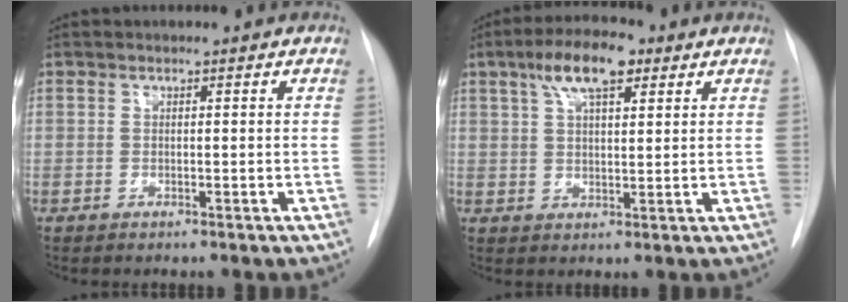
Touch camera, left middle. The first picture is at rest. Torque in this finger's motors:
{"motor_torque": [0.91, -0.55, 0.17, 0.05]}